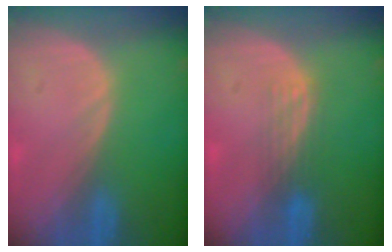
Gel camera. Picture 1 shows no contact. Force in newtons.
{"total": 3.1, "press": 2.8, "slide": 1.4}